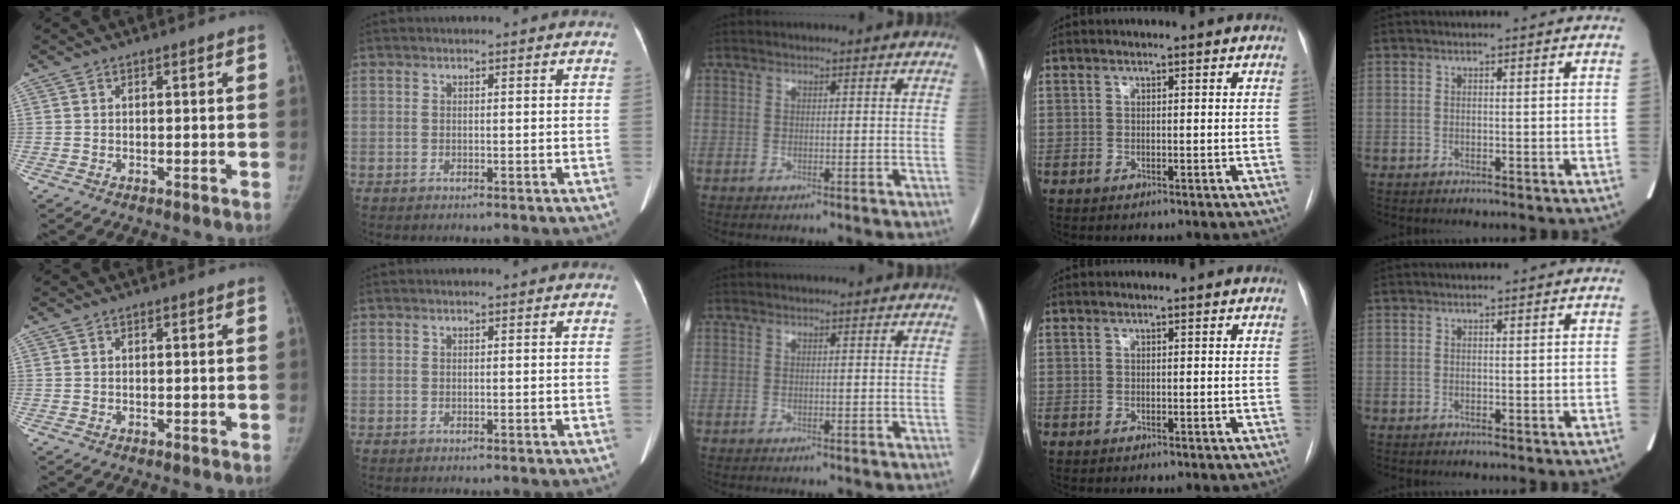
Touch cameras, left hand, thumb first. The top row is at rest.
{}